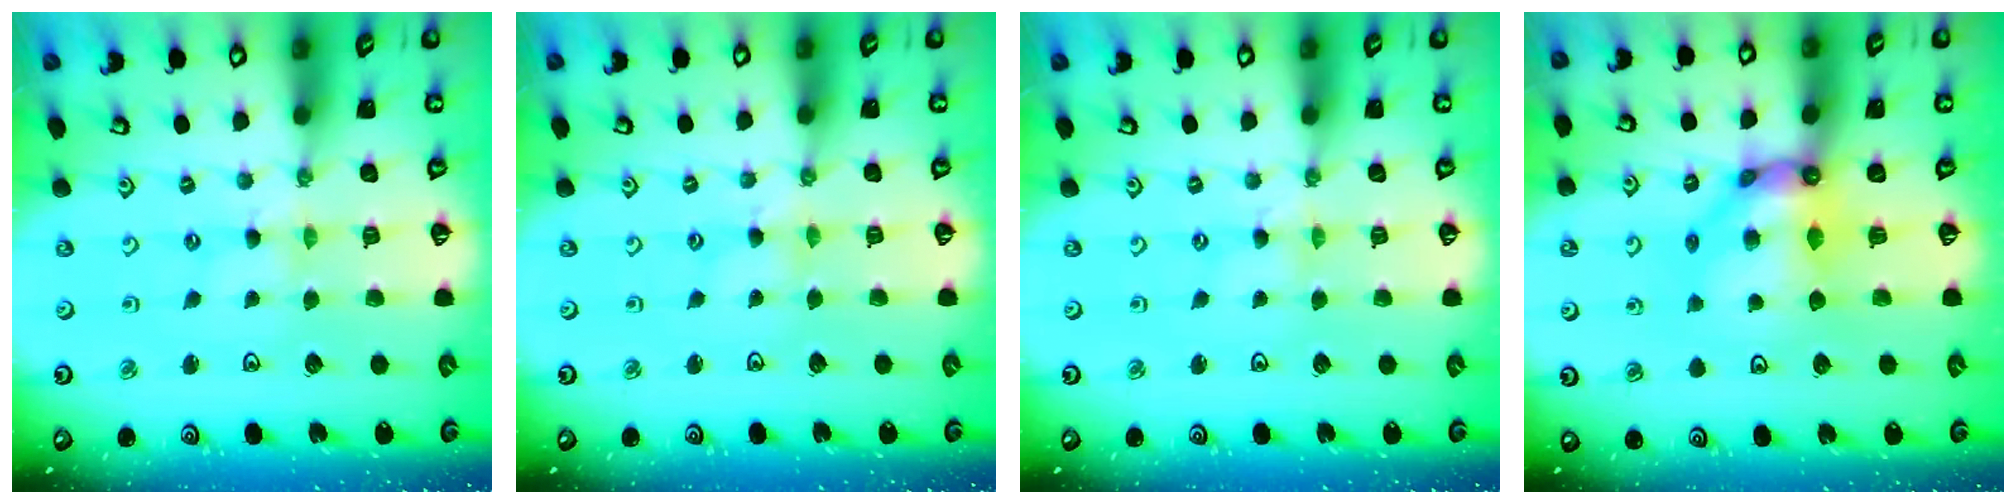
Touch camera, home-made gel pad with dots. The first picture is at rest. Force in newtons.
{"total": 1.5, "press": 1.5, "slide": 0.3}
{"total": 0.0}
{"total": 10.9, "press": 10.9, "slide": 1.1}